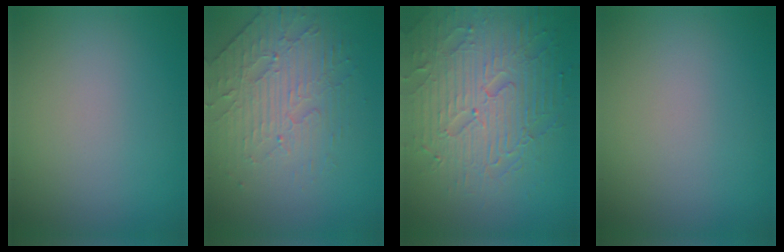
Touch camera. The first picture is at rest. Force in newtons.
{"total": 4.7, "press": 3.5, "slide": 3.1}
{"total": 7.5, "press": 5.9, "slide": 4.6}
{"total": 0.0}